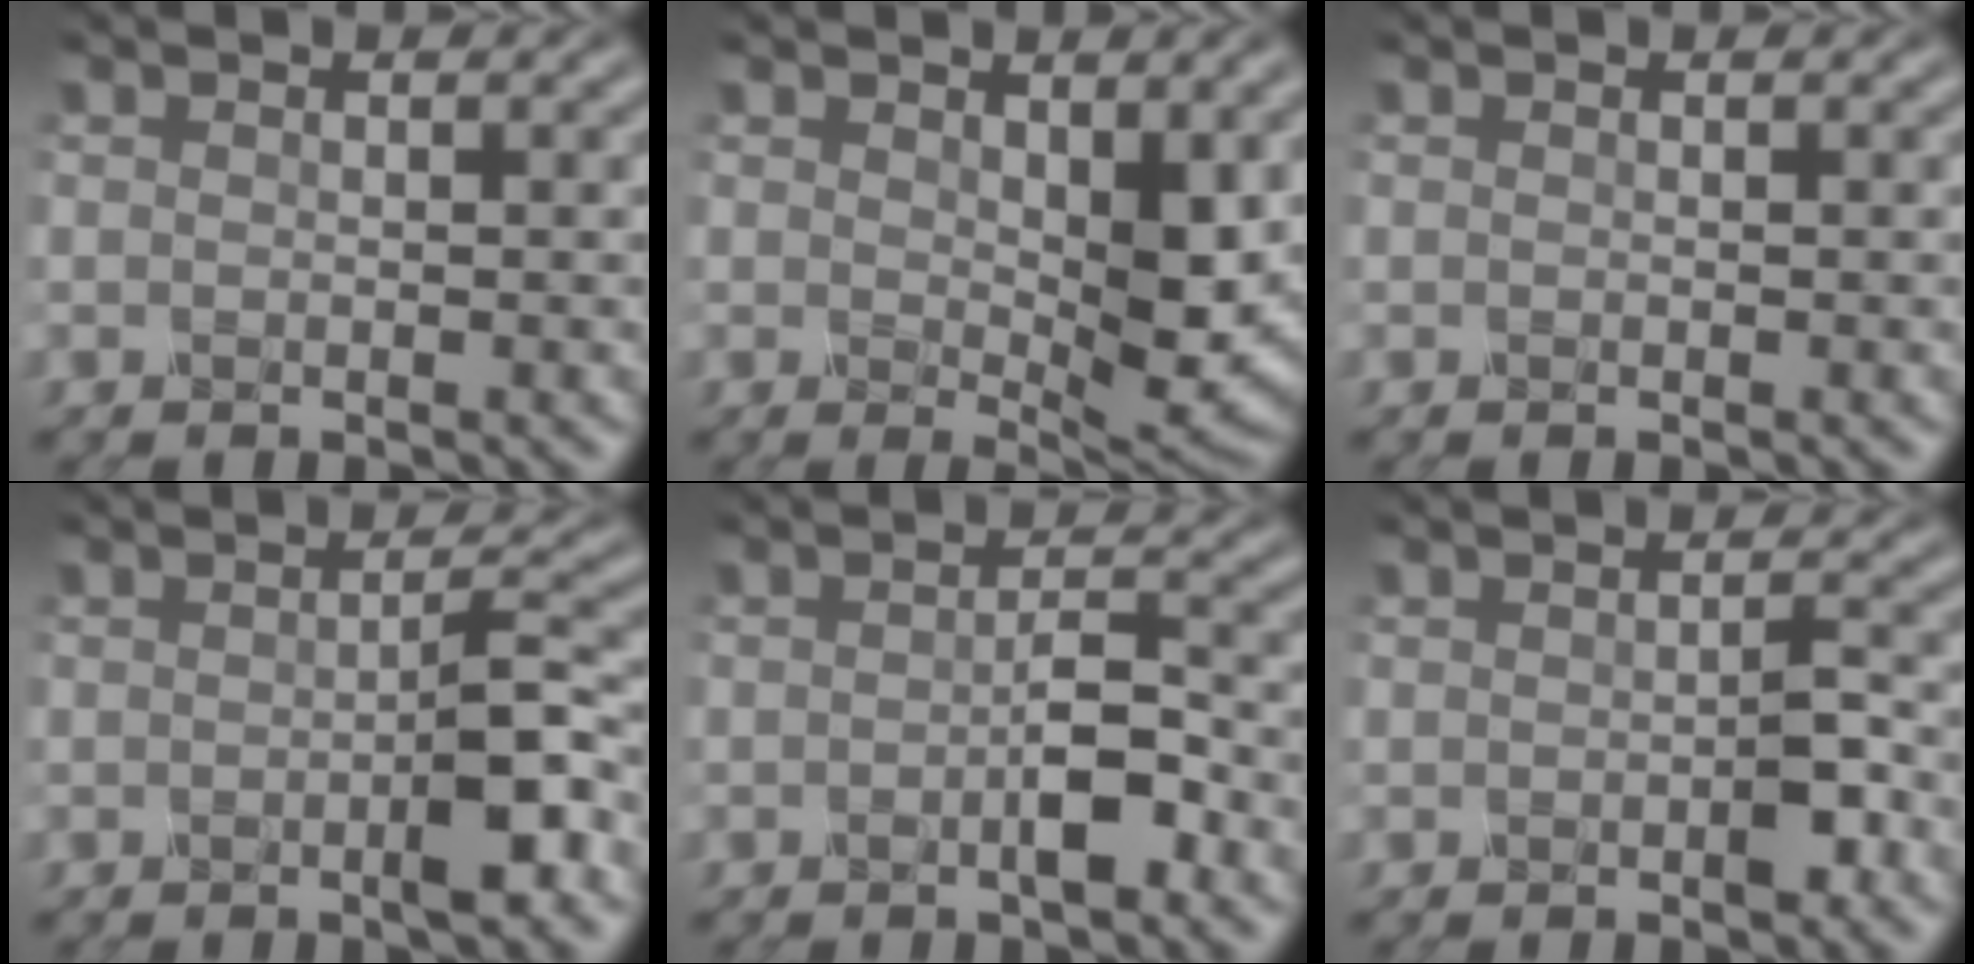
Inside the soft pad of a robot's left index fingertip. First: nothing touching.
{"total": 5.3, "force": [0.7, 2.3, 4.7], "torque": [-0.085, -0.009, 0.017]}
{"total": 0.0}
{"total": 3.3, "force": [-1.1, 0.4, 3.1], "torque": [-0.052, 0.010, -0.024]}
{"total": 2.4, "force": [-1.0, 0.5, 2.1], "torque": [-0.043, 0.009, -0.021]}
{"total": 1.6, "force": [-0.8, 0.3, 1.4], "torque": [-0.027, 0.006, -0.014]}